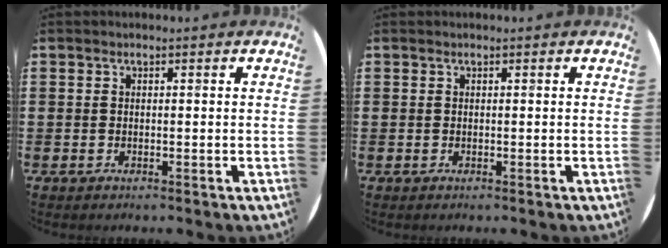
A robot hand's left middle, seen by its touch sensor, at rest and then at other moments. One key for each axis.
{"total": 0.0}